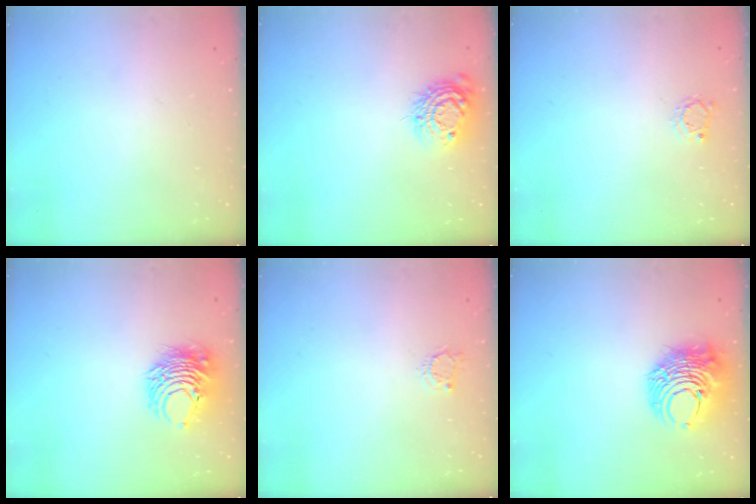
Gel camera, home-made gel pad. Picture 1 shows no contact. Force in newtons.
{"total": 11.0, "press": 11.0, "slide": 0.5}
{"total": 2.6, "press": 2.6, "slide": 0.4}
{"total": 9.1, "press": 9.1, "slide": 0.3}
{"total": 3.0, "press": 3.0, "slide": 0.4}
{"total": 10.9, "press": 10.9, "slide": 1.2}